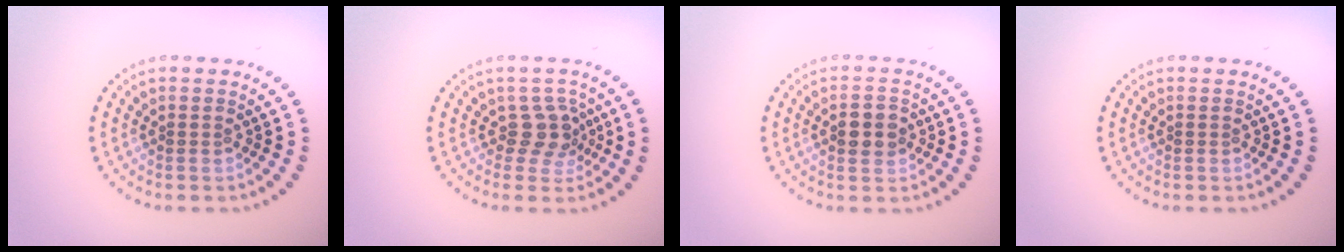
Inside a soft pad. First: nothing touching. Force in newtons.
{"total": 2.7, "press": 2.1, "slide": 1.7}
{"total": 2.9, "press": 2.9, "slide": 0.1}
{"total": 0.0}